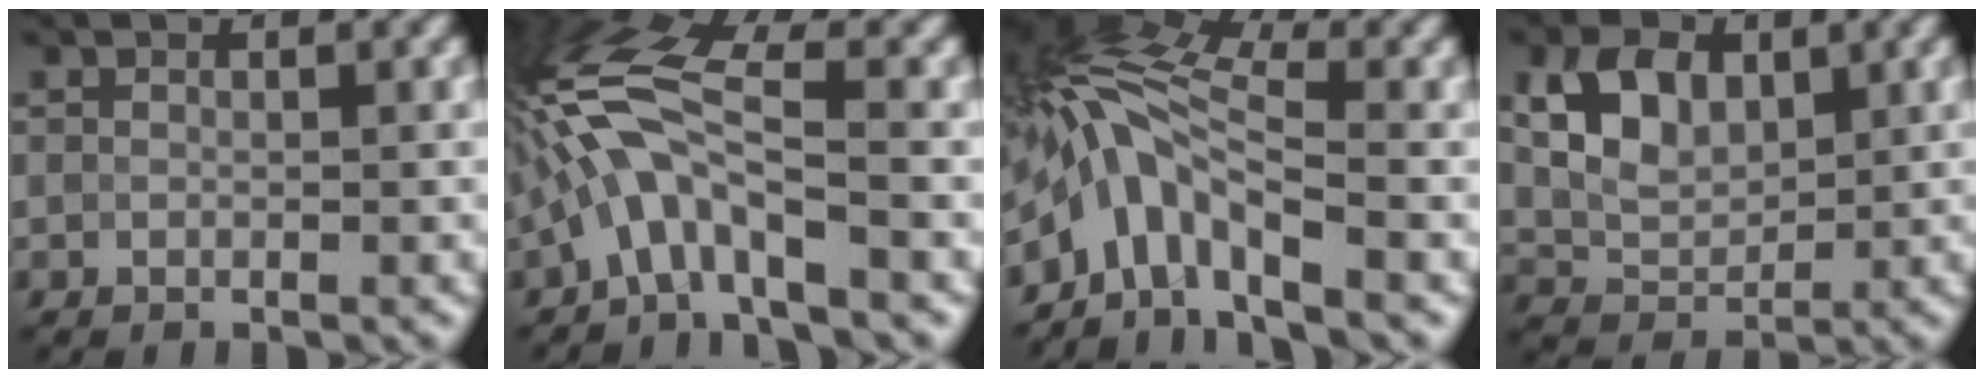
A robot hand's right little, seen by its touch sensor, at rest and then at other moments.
{"total": 6.6, "force": [-2.6, 2.0, 5.7], "torque": [-0.118, 0.020, -0.058]}
{"total": 6.9, "force": [-2.5, 3.1, 5.7], "torque": [-0.095, 0.019, -0.066]}
{"total": 5.5, "force": [1.7, 3.6, 3.7], "torque": [-0.077, 0.003, 0.030]}